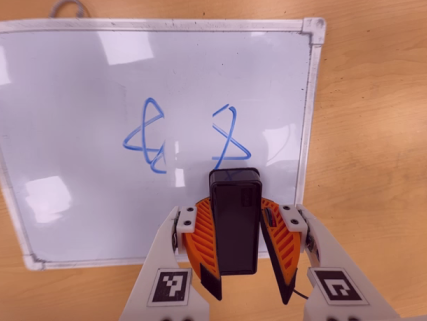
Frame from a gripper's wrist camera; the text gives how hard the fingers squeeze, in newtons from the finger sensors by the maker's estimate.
{"total": 8.3, "left": 8.4, "right": 8.1}